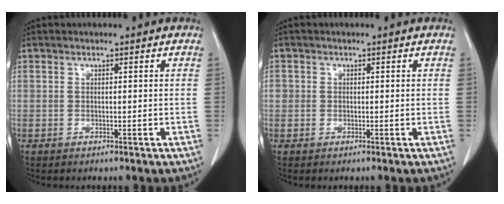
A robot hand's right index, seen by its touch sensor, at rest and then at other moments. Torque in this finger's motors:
{"motor_torque": [0.03, 0.01, 0.00, -0.01]}